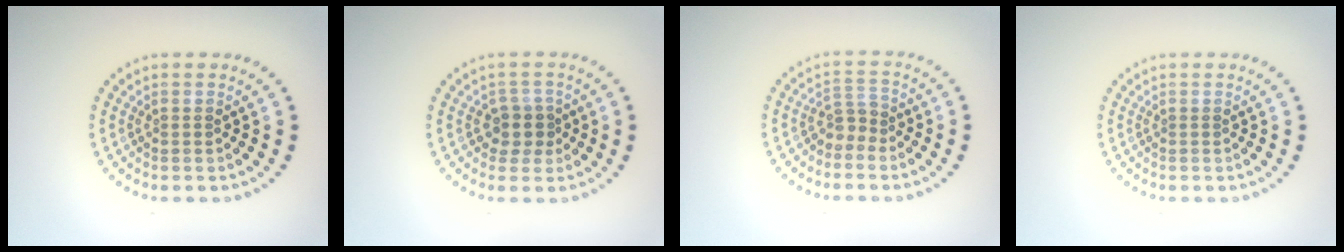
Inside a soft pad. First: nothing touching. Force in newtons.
{"total": 2.2, "press": 1.9, "slide": 1.1}
{"total": 1.9, "press": 1.3, "slide": 1.4}
{"total": 0.0}